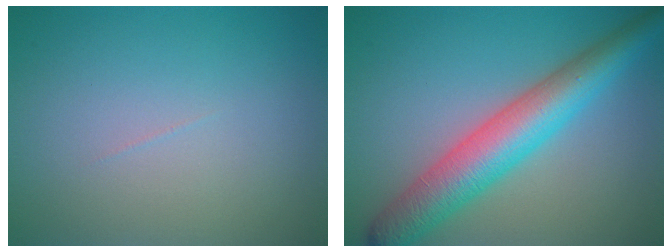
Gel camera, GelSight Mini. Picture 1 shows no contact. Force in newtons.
{"total": 7.2, "press": 7.2, "slide": 0.1}